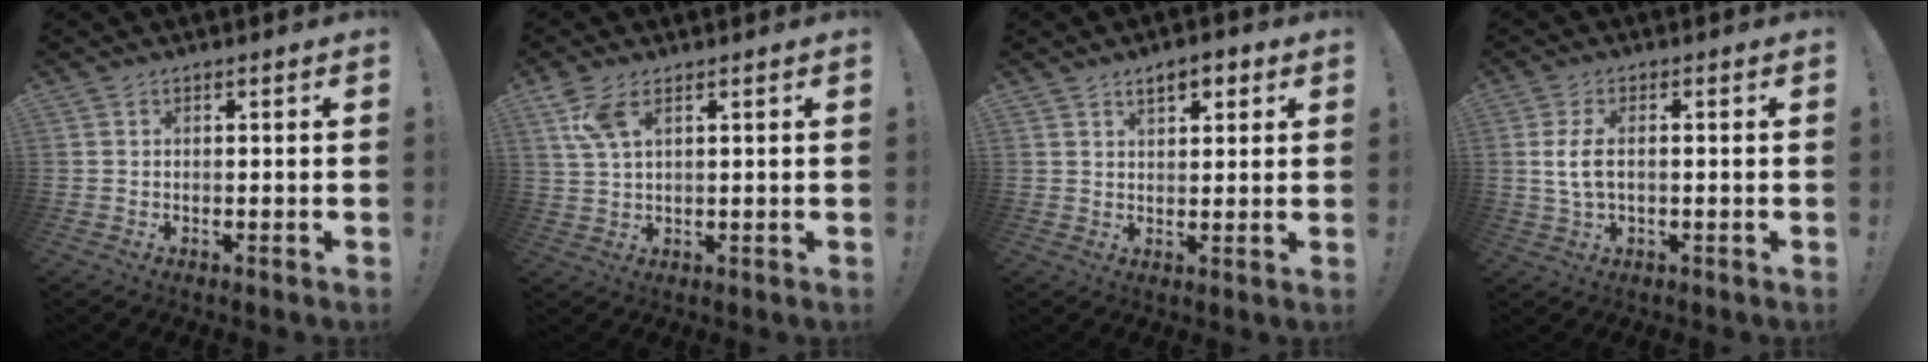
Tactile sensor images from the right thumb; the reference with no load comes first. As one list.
[{"total": 6.7, "force": [3.3, 2.6, 5.1], "torque": [-0.104, -0.010, 0.062]}, {"total": 5.1, "force": [3.0, 2.5, 3.4], "torque": [-0.048, -0.007, 0.049]}, {"total": 5.6, "force": [0.1, 2.5, 5.0], "torque": [-0.085, -0.006, -0.001]}]